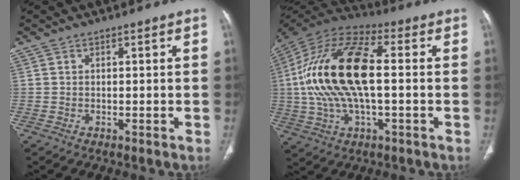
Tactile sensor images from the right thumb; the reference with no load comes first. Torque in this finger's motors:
{"motor_torque": [-0.93, 2.27, 2.61, -0.16, 0.82]}